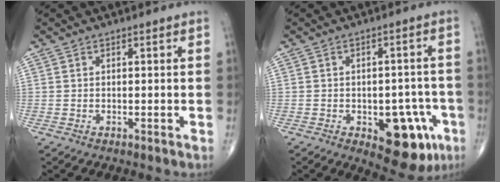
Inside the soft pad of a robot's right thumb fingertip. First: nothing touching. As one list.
[{"total": 12.5, "force": [-5.0, 6.5, 9.5], "torque": [-0.075, 0.025, -0.054]}]